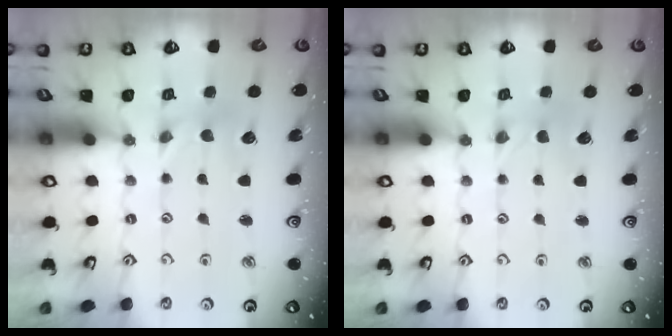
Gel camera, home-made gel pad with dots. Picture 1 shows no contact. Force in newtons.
{"total": 0.0}